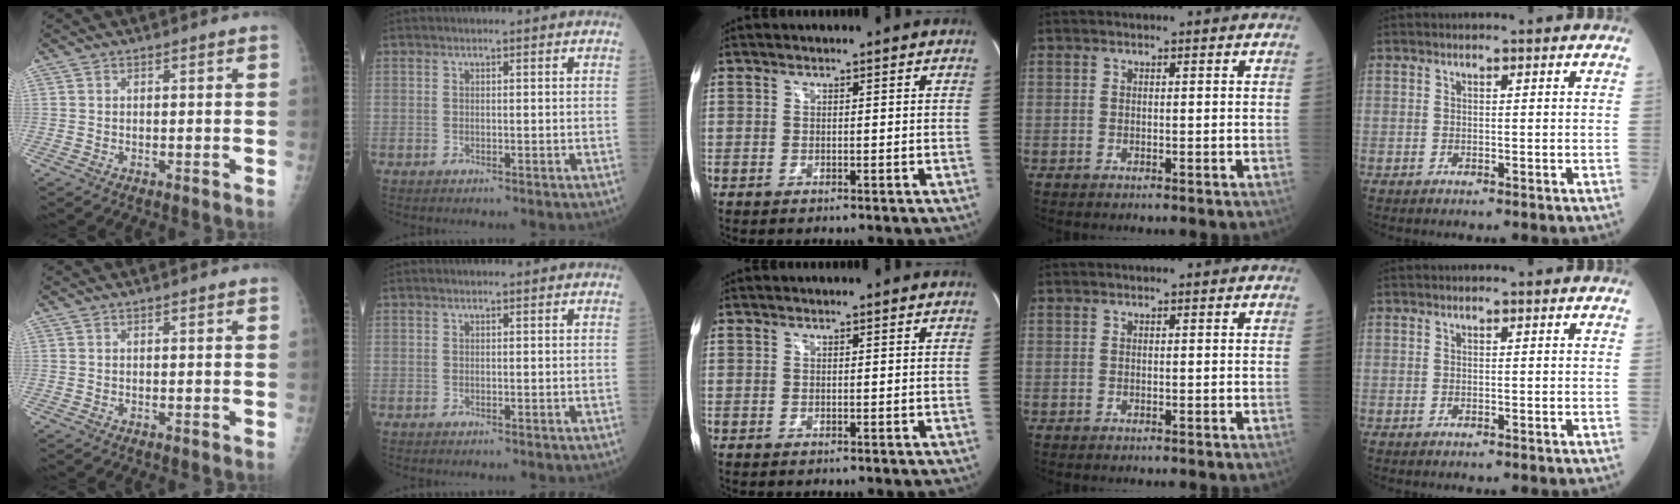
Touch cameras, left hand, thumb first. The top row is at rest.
{}